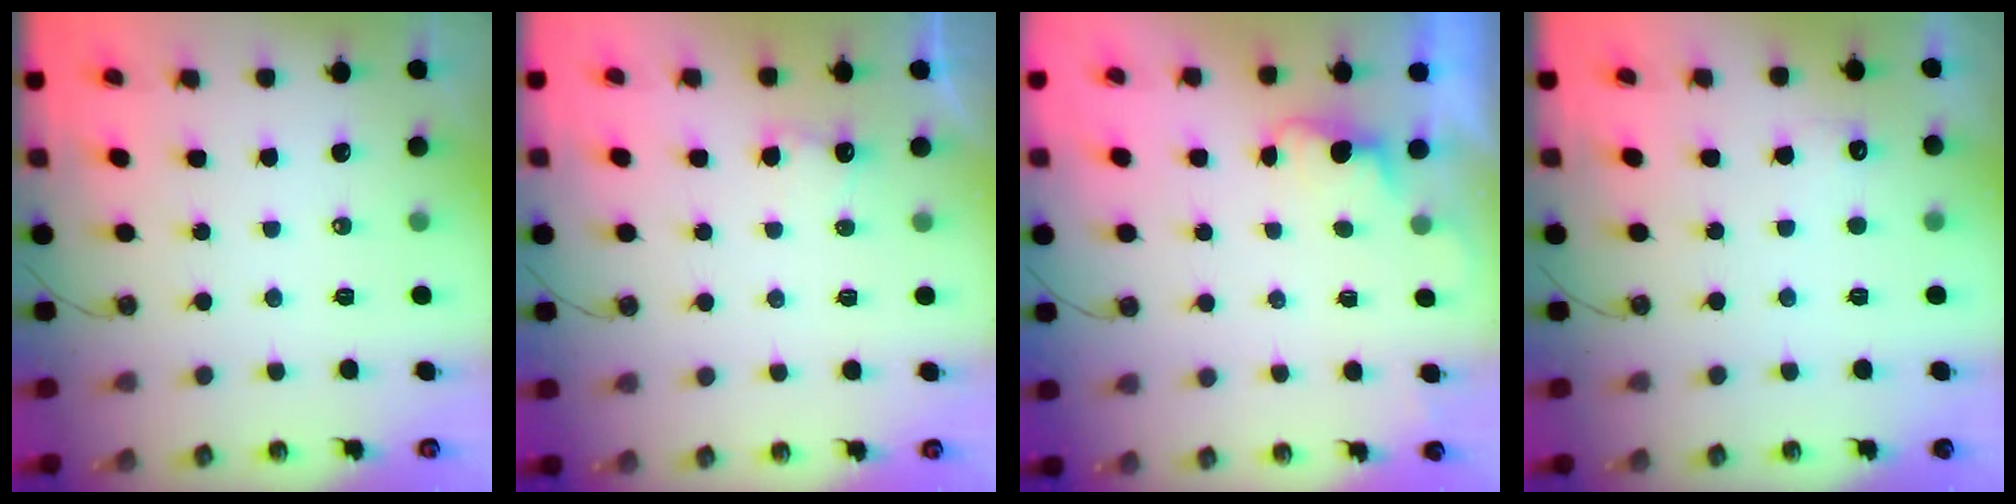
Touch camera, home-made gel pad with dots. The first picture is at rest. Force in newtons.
{"total": 4.4, "press": 4.3, "slide": 1.1}
{"total": 1.1, "press": 0.8, "slide": 0.8}
{"total": 6.6, "press": 6.5, "slide": 1.4}